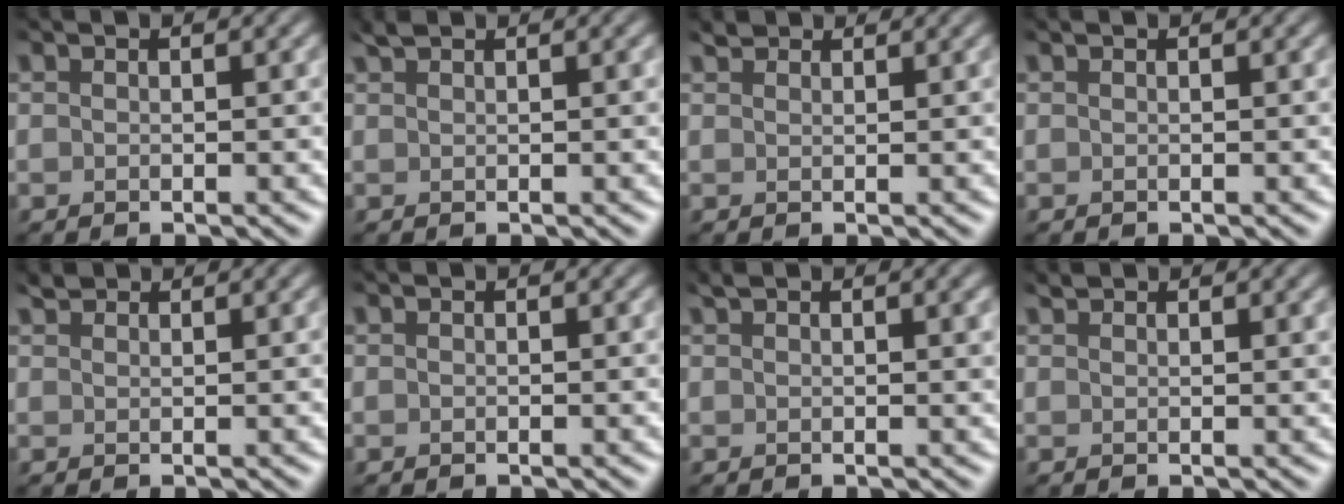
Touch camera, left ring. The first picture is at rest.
{"total": 1.5, "force": [1.0, 0.3, 1.0], "torque": [-0.014, 0.001, 0.017]}
{"total": 1.7, "force": [1.6, 0.4, 0.3], "torque": [-0.009, 0.004, 0.027]}
{"total": 0.0}
{"total": 1.3, "force": [1.3, 0.3, 0.2], "torque": [-0.007, 0.006, 0.025]}
{"total": 0.0}
{"total": 1.8, "force": [1.2, 0.4, 1.3], "torque": [-0.012, 0.003, 0.016]}
{"total": 1.2, "force": [1.2, 0.2, 0.3], "torque": [-0.004, 0.004, 0.020]}